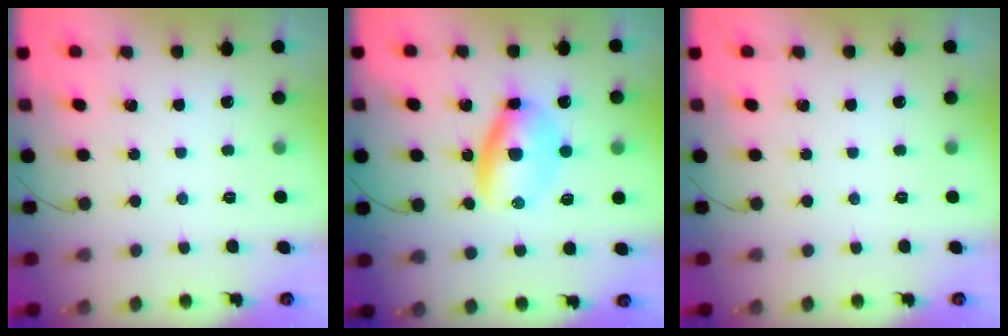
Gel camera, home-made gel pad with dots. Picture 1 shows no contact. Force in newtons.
{"total": 6.9, "press": 6.7, "slide": 1.9}
{"total": 0.0}